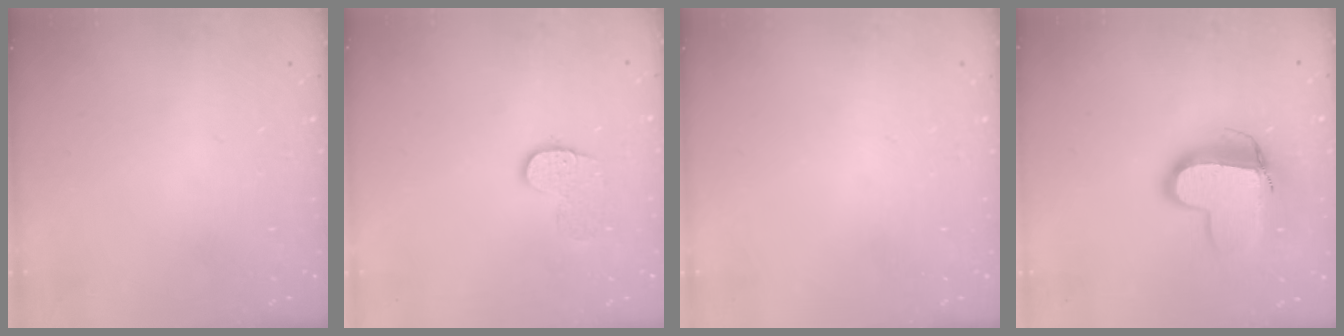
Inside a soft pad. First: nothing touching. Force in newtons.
{"total": 8.3, "press": 8.3, "slide": 0.4}
{"total": 0.0}
{"total": 12.9, "press": 12.8, "slide": 1.4}